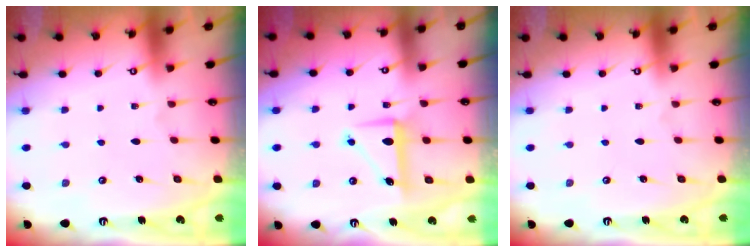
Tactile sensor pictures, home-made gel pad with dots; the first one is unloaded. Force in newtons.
{"total": 7.7, "press": 7.6, "slide": 0.7}
{"total": 0.0}